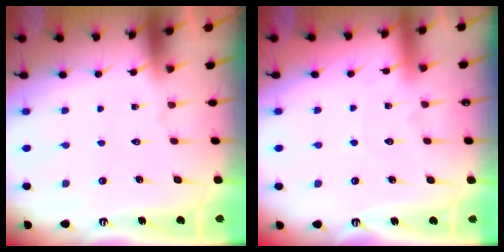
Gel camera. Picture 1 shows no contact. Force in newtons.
{"total": 2.9, "press": 2.9, "slide": 0.3}